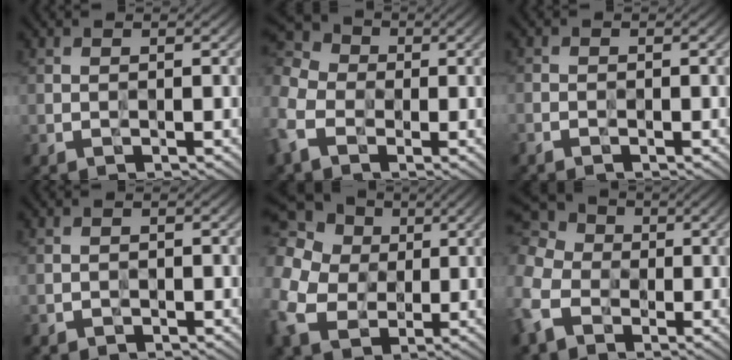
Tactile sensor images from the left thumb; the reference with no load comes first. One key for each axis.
{"total": 10.7, "fx": -3.5, "fy": 8.0, "fz": 6.2, "tx": -0.203, "ty": -0.024, "tz": -0.070}
{"total": 1.2, "fx": -1.0, "fy": 0.7, "fz": 0.3, "tx": -0.006, "ty": -0.007, "tz": -0.023}
{"total": 1.1, "fx": -0.5, "fy": 0.8, "fz": 0.4, "tx": -0.009, "ty": -0.008, "tz": -0.010}
{"total": 16.8, "fx": 1.5, "fy": 14.3, "fz": 8.8, "tx": -0.273, "ty": -0.005, "tz": 0.007}
{"total": 13.2, "fx": -4.0, "fy": 10.5, "fz": 7.0, "tx": -0.222, "ty": -0.042, "tz": -0.082}